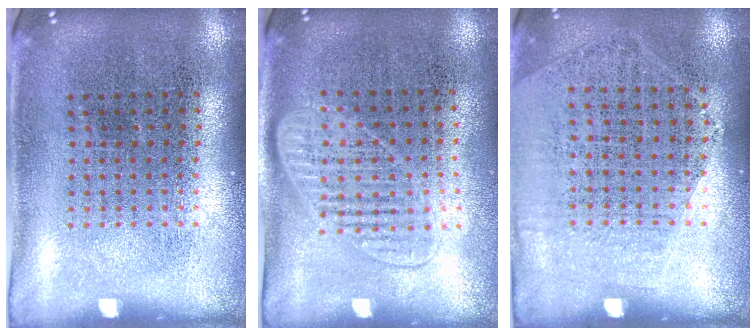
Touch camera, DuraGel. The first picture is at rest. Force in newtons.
{"total": 1.4, "press": 1.2, "slide": 0.6}
{"total": 1.2, "press": 1.0, "slide": 0.7}